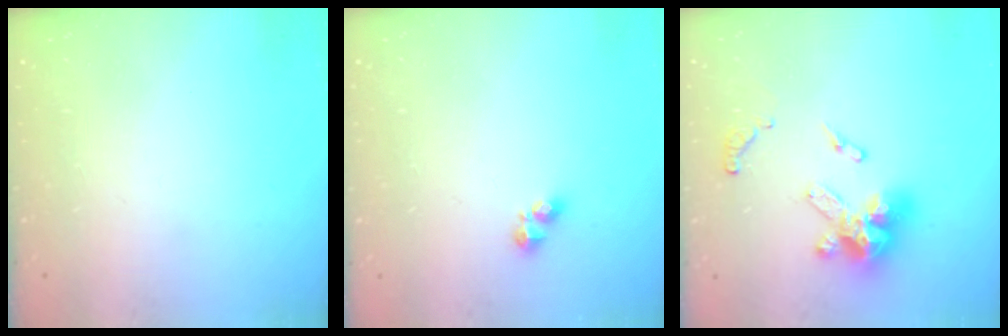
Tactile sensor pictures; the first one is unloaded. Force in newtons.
{"total": 3.8, "press": 3.8, "slide": 0.5}
{"total": 14.8, "press": 14.8, "slide": 1.2}